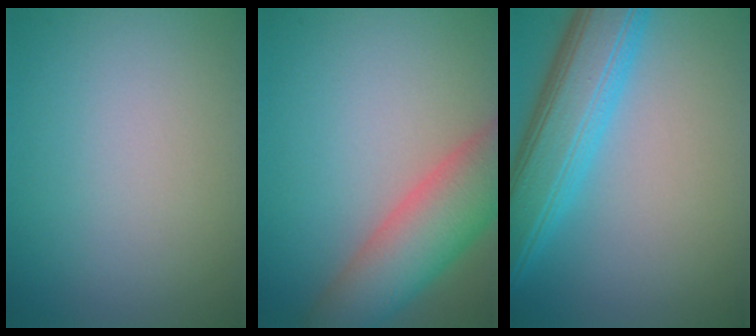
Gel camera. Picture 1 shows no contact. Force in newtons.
{"total": 7.5, "press": 7.5, "slide": 0.5}
{"total": 7.9, "press": 7.9, "slide": 0.3}